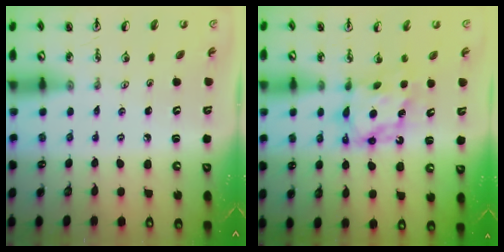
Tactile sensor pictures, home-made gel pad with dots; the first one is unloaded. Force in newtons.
{"total": 6.4, "press": 6.4, "slide": 0.2}